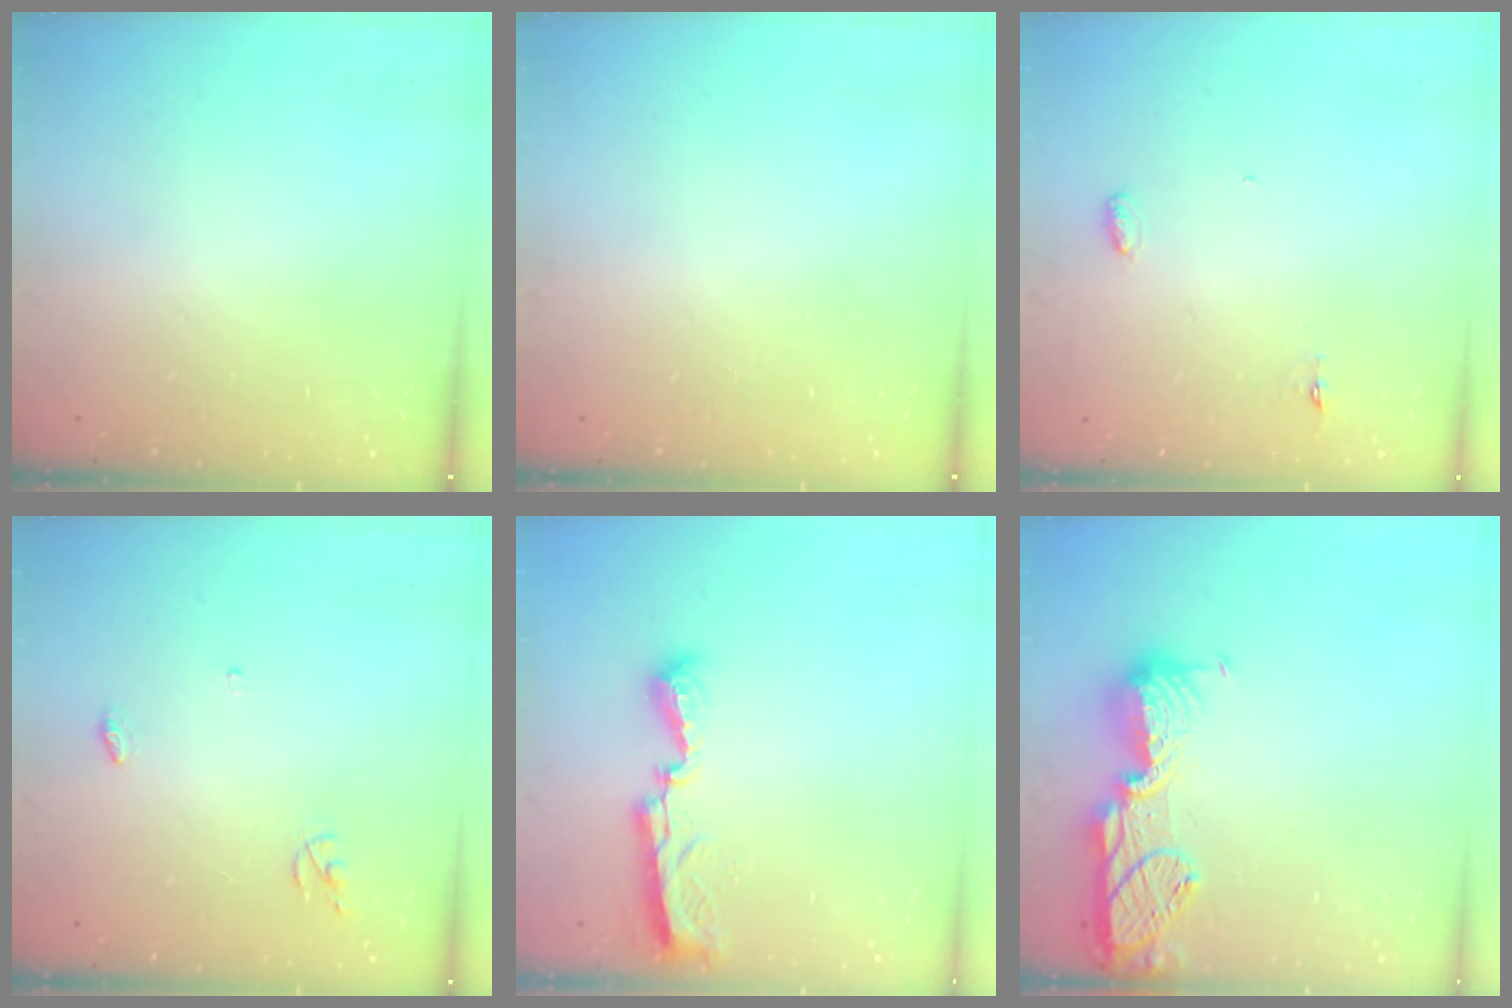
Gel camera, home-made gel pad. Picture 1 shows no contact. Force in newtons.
{"total": 0.0}
{"total": 3.0, "press": 2.8, "slide": 0.9}
{"total": 3.7, "press": 3.7, "slide": 0.2}
{"total": 8.3, "press": 8.2, "slide": 0.4}
{"total": 16.3, "press": 15.3, "slide": 5.7}